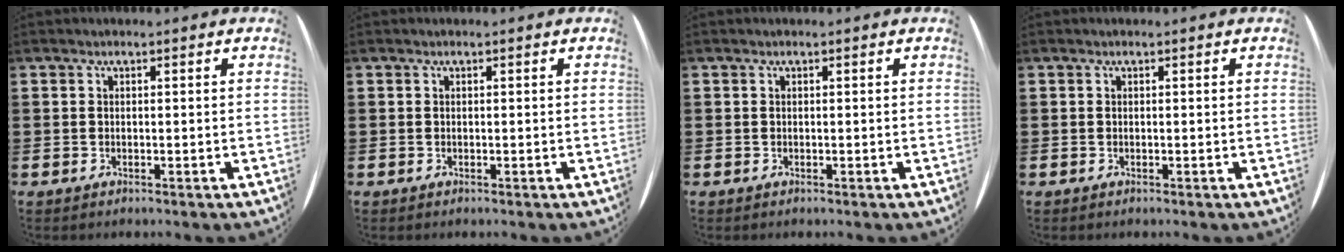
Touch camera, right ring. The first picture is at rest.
{"total": 0.0}
{"total": 0.0}
{"total": 0.0}